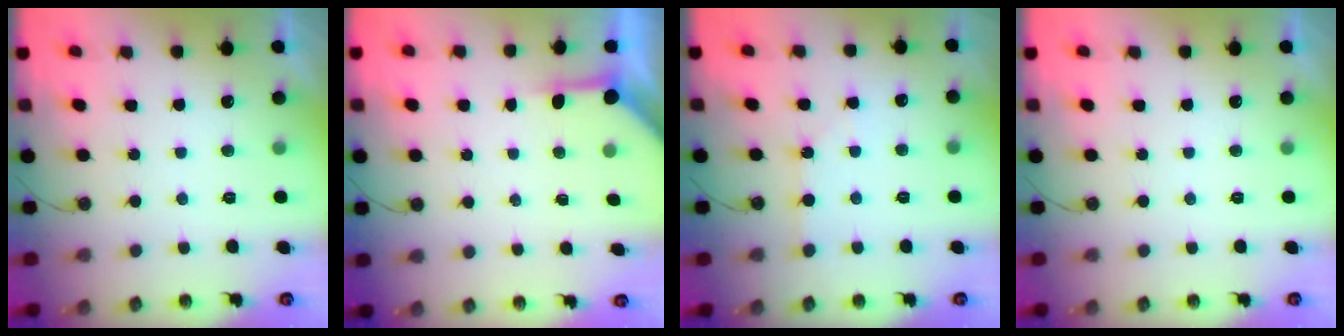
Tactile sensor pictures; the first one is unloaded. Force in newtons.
{"total": 3.9, "press": 3.8, "slide": 0.5}
{"total": 1.7, "press": 1.7, "slide": 0.3}
{"total": 0.0}